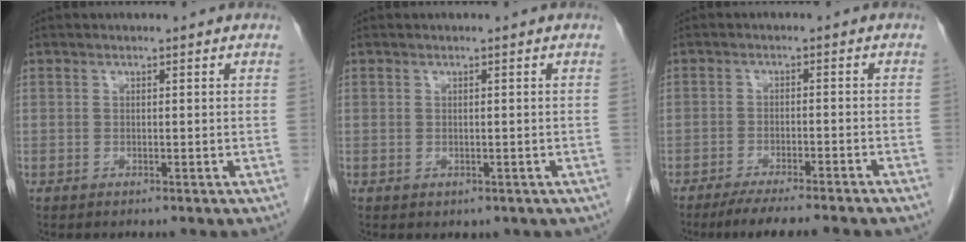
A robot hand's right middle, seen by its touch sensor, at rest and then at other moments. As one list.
[{"total": 1.1, "force": [-0.3, 0.9, 0.6], "torque": [-0.010, -0.001, 0.005]}, {"total": 10.8, "force": [-9.2, 0.6, 5.6], "torque": [-0.065, -0.015, -0.132]}]